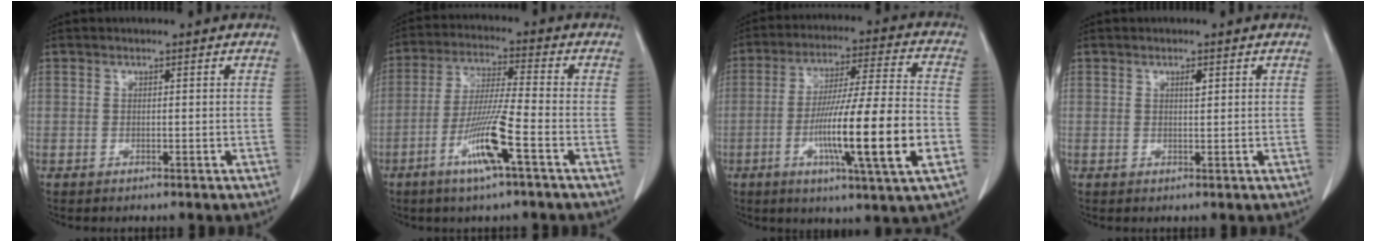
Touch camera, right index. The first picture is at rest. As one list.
[{"total": 10.0, "force": [-4.4, -0.3, 9.0], "torque": [-0.176, -0.010, -0.087]}, {"total": 18.2, "force": [-5.1, 0.1, 17.5], "torque": [-0.290, -0.009, -0.083]}, {"total": 1.1, "force": [0.5, 0.3, 0.9], "torque": [-0.017, -0.001, 0.008]}]